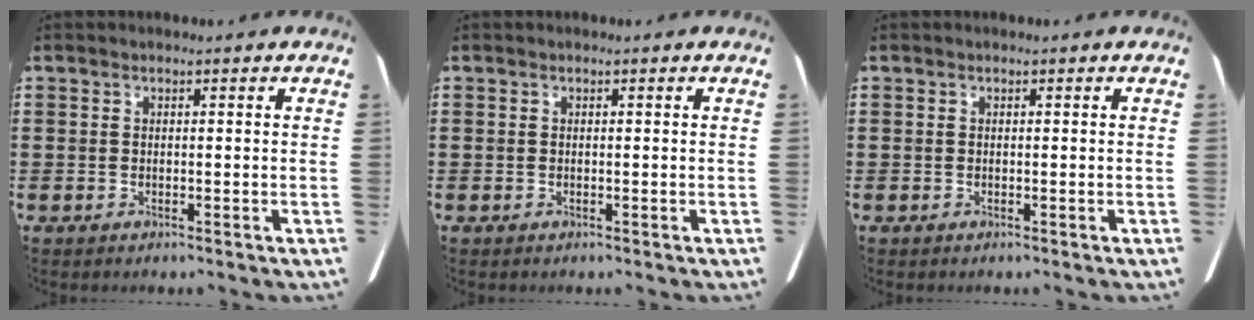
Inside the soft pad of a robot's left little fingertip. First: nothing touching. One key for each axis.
{"total": 0.0}
{"total": 0.0}